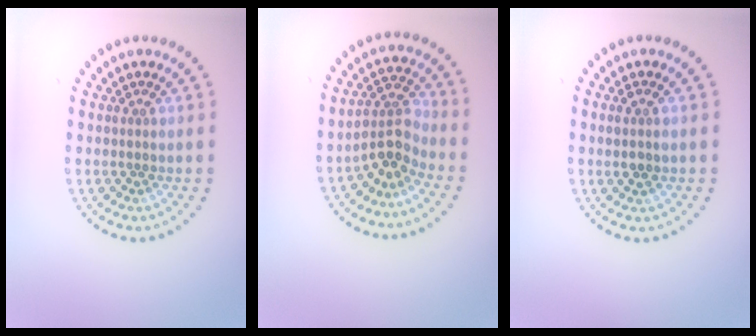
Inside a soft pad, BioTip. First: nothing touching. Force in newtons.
{"total": 3.0, "press": 2.4, "slide": 1.9}
{"total": 1.5, "press": 1.4, "slide": 0.4}